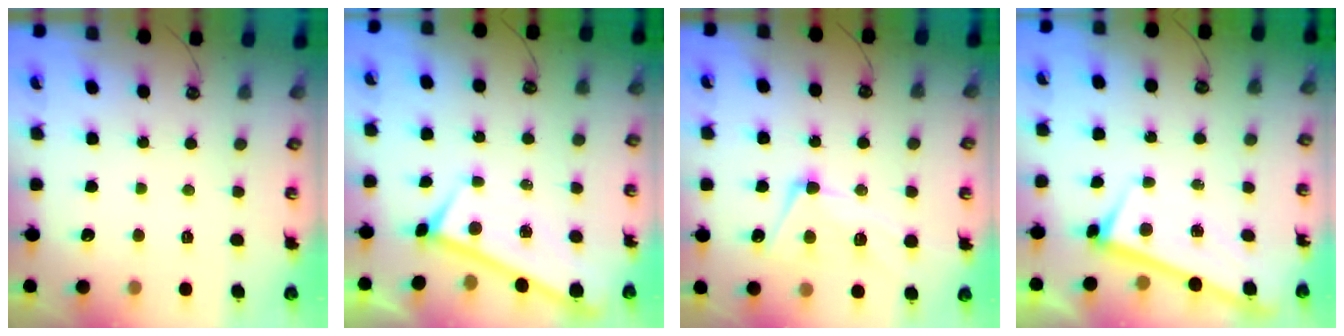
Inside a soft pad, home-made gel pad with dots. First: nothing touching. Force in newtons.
{"total": 0.0}
{"total": 6.2, "press": 6.2, "slide": 1.0}
{"total": 3.0, "press": 3.0, "slide": 0.1}